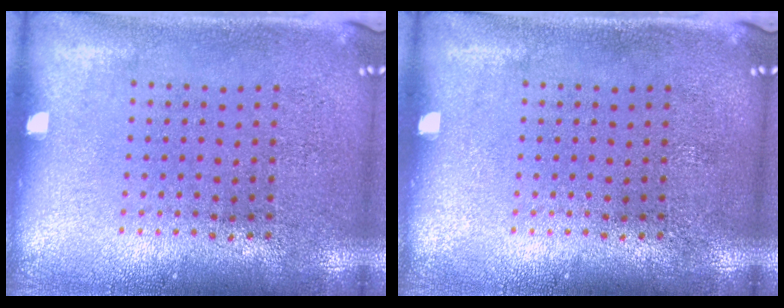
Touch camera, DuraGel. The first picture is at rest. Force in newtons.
{"total": 0.0}